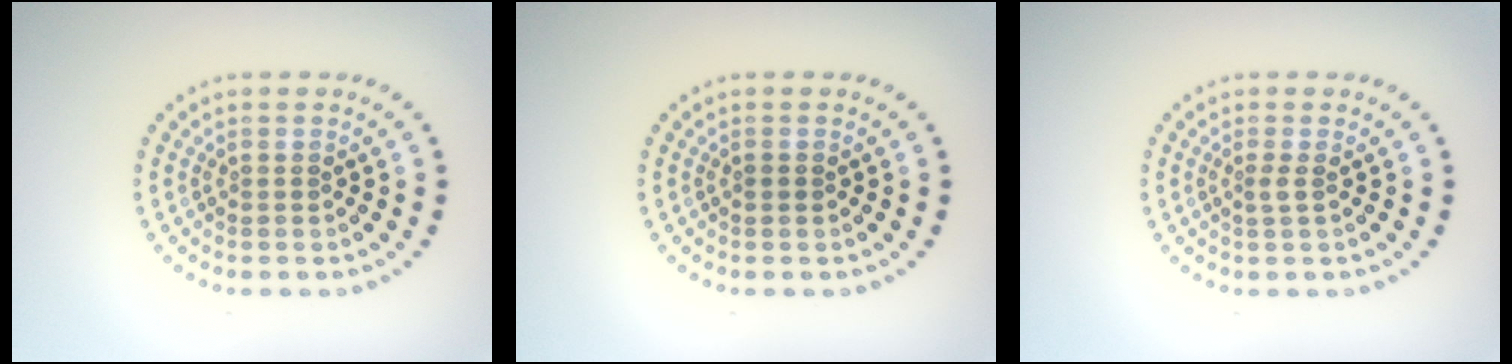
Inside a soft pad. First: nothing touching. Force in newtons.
{"total": 0.6, "press": 0.6, "slide": 0.1}
{"total": 0.8, "press": 0.6, "slide": 0.5}